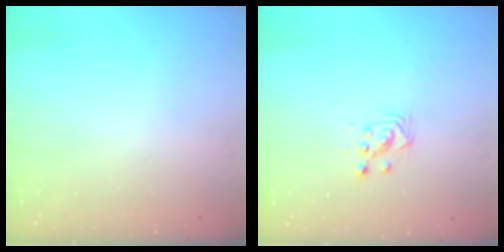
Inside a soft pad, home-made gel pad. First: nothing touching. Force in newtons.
{"total": 3.0, "press": 3.0, "slide": 0.2}